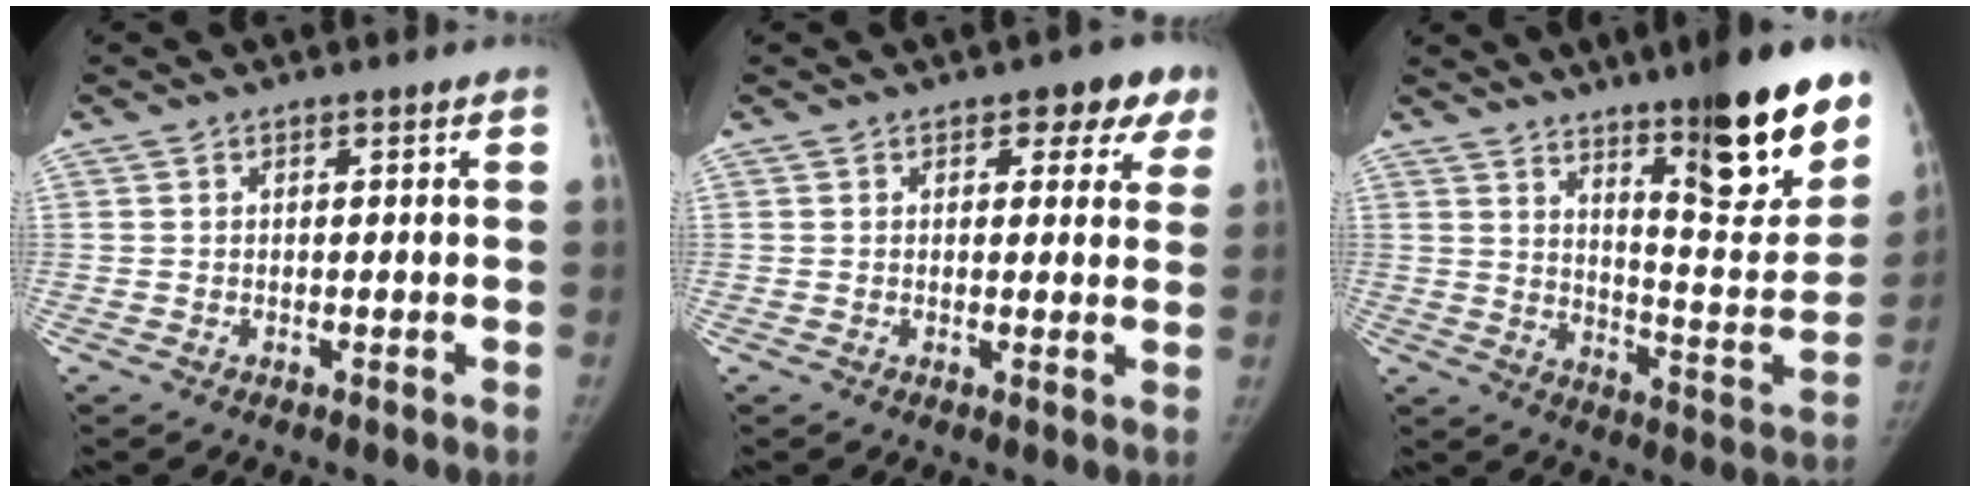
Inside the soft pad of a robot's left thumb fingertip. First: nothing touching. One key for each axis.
{"total": 5.9, "fx": 3.2, "fy": 3.5, "fz": 3.4, "tx": 0.007, "ty": -0.007, "tz": 0.029}
{"total": 22.0, "fx": 13.6, "fy": 4.3, "fz": 16.8, "tx": -0.198, "ty": -0.087, "tz": 0.211}